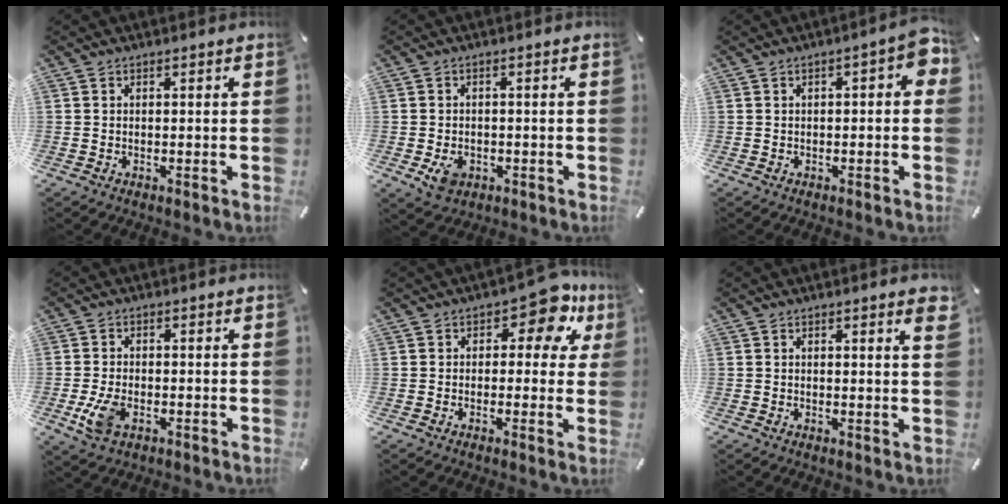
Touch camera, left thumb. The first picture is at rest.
{"total": 4.4, "force": [-1.5, 3.4, 2.4], "torque": [-0.044, 0.002, -0.028]}
{"total": 5.7, "force": [-0.2, 2.6, 5.1], "torque": [-0.064, 0.004, -0.006]}
{"total": 6.5, "force": [-2.0, 3.9, 4.7], "torque": [-0.115, -0.001, -0.040]}
{"total": 9.6, "force": [4.6, 5.1, 6.7], "torque": [-0.075, -0.024, 0.075]}
{"total": 2.3, "force": [1.2, 0.3, 2.0], "torque": [-0.032, -0.001, 0.019]}